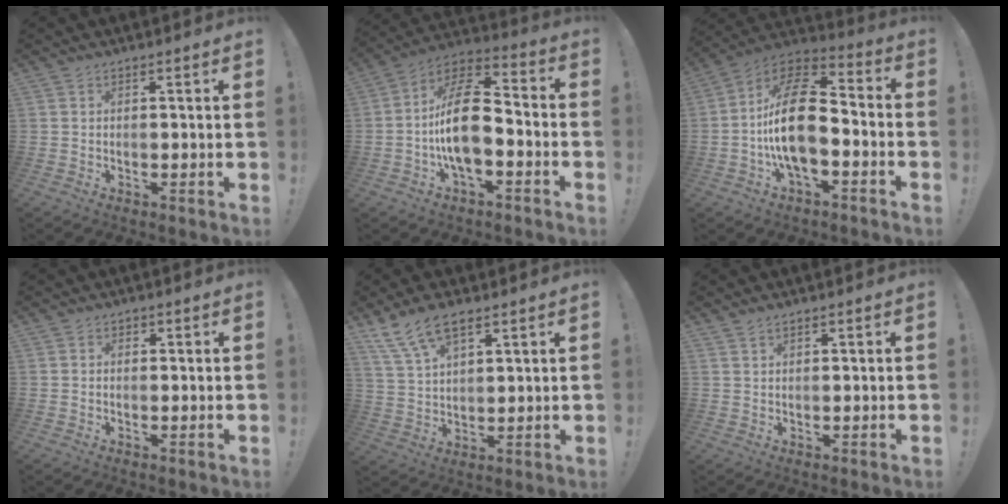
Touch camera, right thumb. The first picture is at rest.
{"total": 17.4, "force": [-3.6, 8.9, 14.5], "torque": [-0.257, 0.030, -0.059]}
{"total": 19.6, "force": [-3.4, 10.1, 16.5], "torque": [-0.309, 0.027, -0.056]}
{"total": 0.7, "force": [0.3, 0.6, 0.2], "torque": [0.002, -0.001, 0.004]}
{"total": 9.9, "force": [6.3, 4.3, 6.3], "torque": [-0.115, -0.020, 0.122]}
{"total": 1.3, "force": [1.1, 0.5, 0.5], "torque": [-0.004, -0.007, 0.020]}